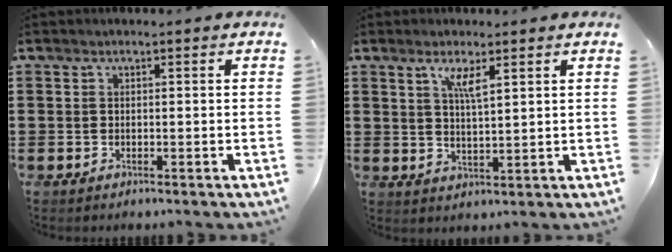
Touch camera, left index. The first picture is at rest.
{"total": 3.6, "force": [2.3, 0.5, 2.7], "torque": [-0.053, -0.002, 0.037]}